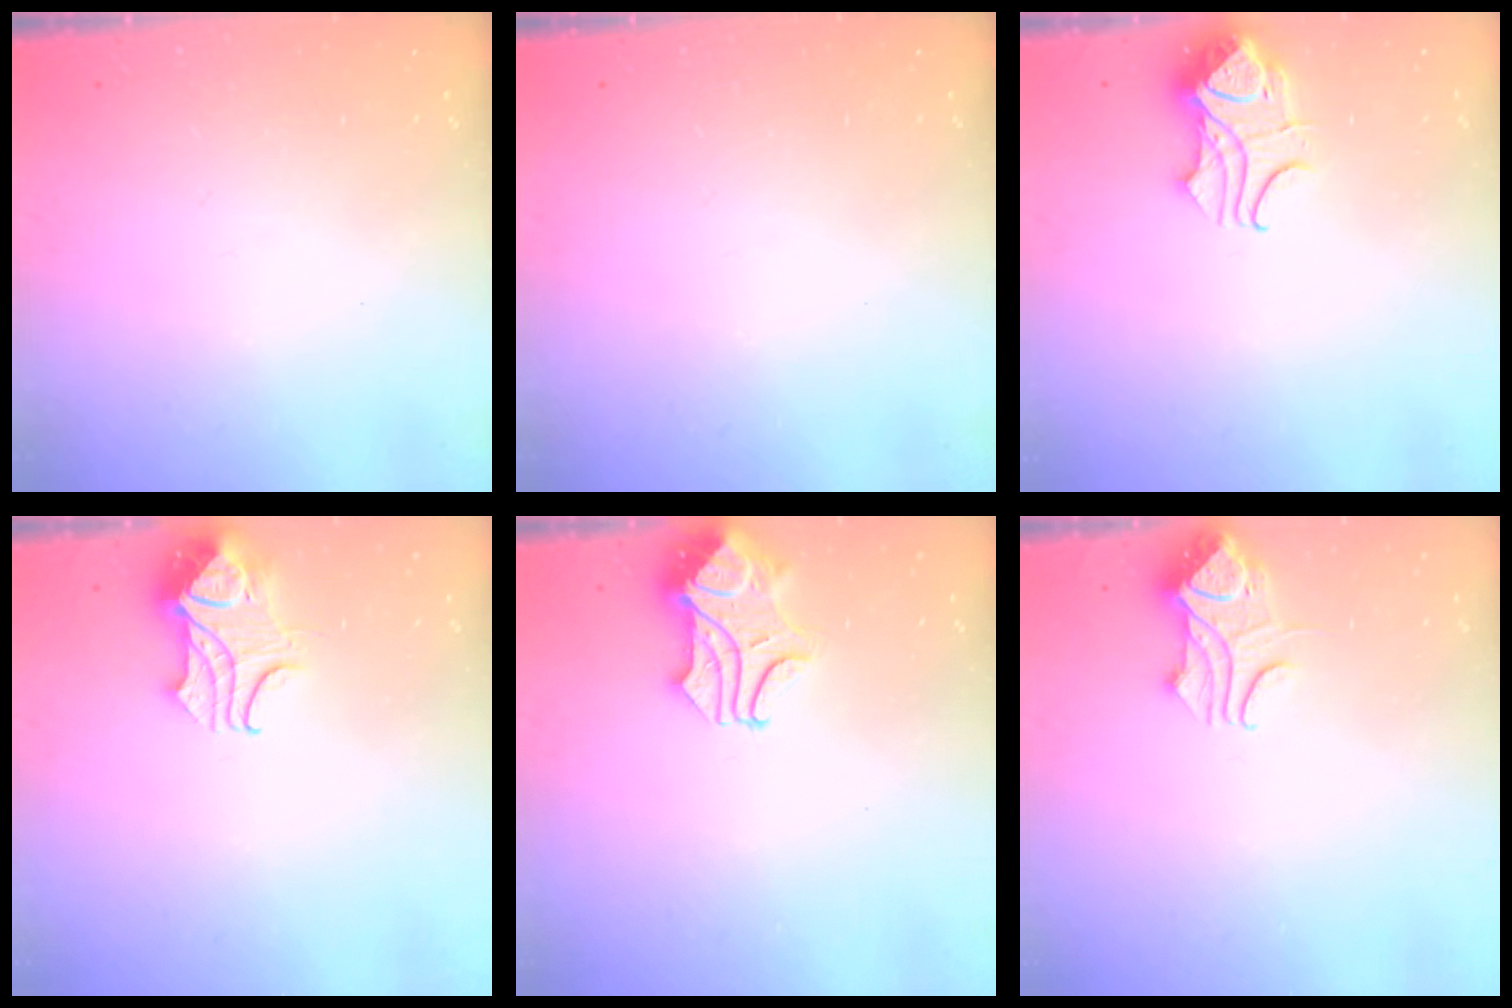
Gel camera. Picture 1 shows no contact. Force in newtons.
{"total": 0.0}
{"total": 3.4, "press": 3.4, "slide": 0.5}
{"total": 2.1, "press": 1.9, "slide": 0.8}
{"total": 1.2, "press": 0.7, "slide": 1.0}
{"total": 3.1, "press": 3.1, "slide": 0.5}